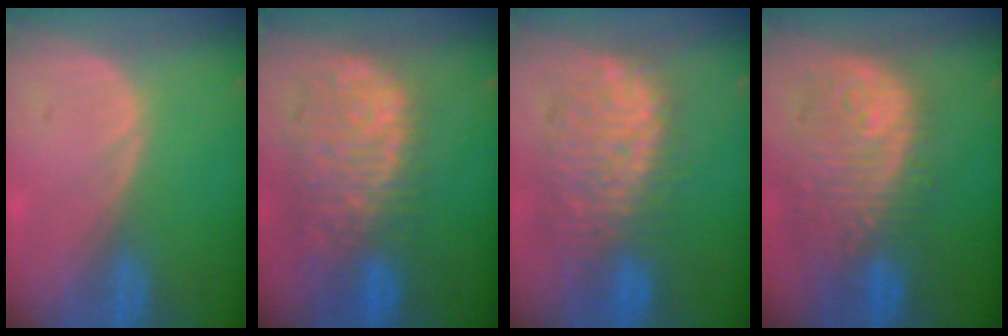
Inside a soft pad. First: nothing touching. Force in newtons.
{"total": 11.7, "press": 9.8, "slide": 6.4}
{"total": 10.2, "press": 9.7, "slide": 3.2}
{"total": 12.0, "press": 10.7, "slide": 5.5}